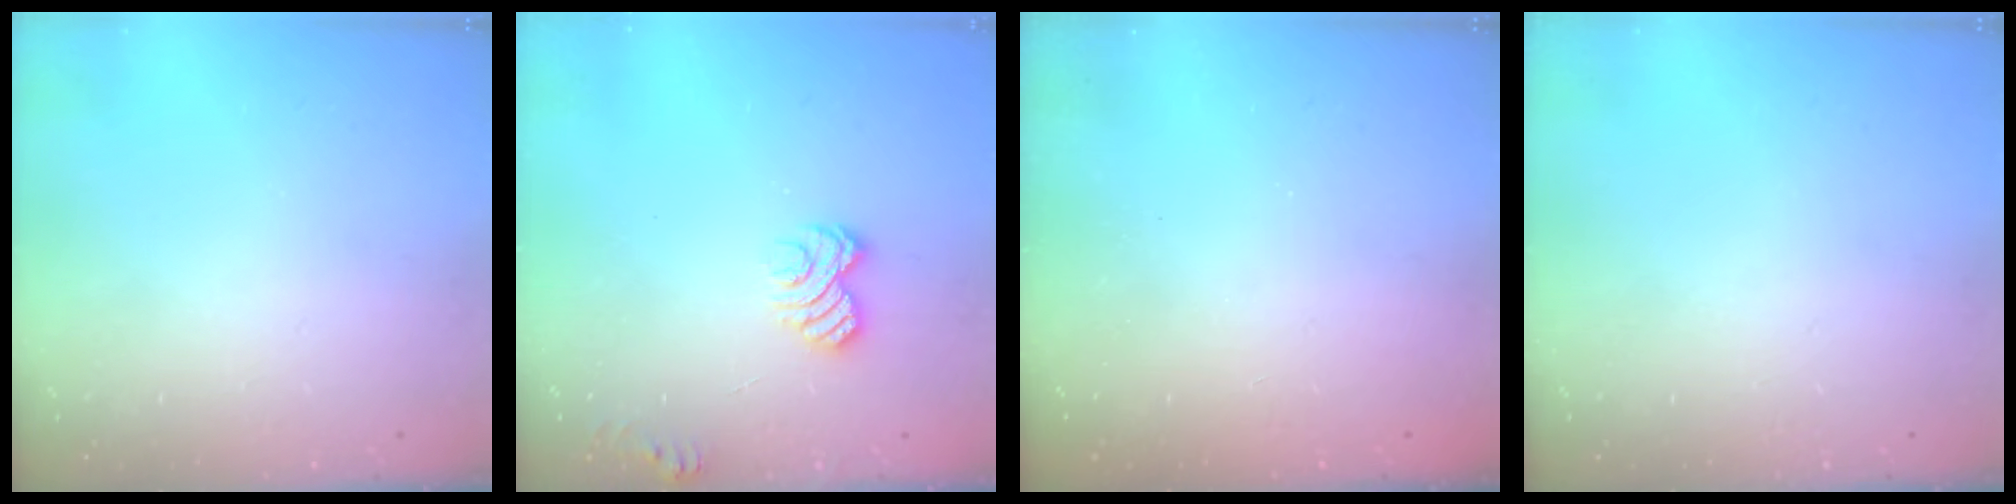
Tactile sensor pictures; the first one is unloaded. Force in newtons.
{"total": 6.0, "press": 5.8, "slide": 1.3}
{"total": 2.3, "press": 2.1, "slide": 0.8}
{"total": 0.0}